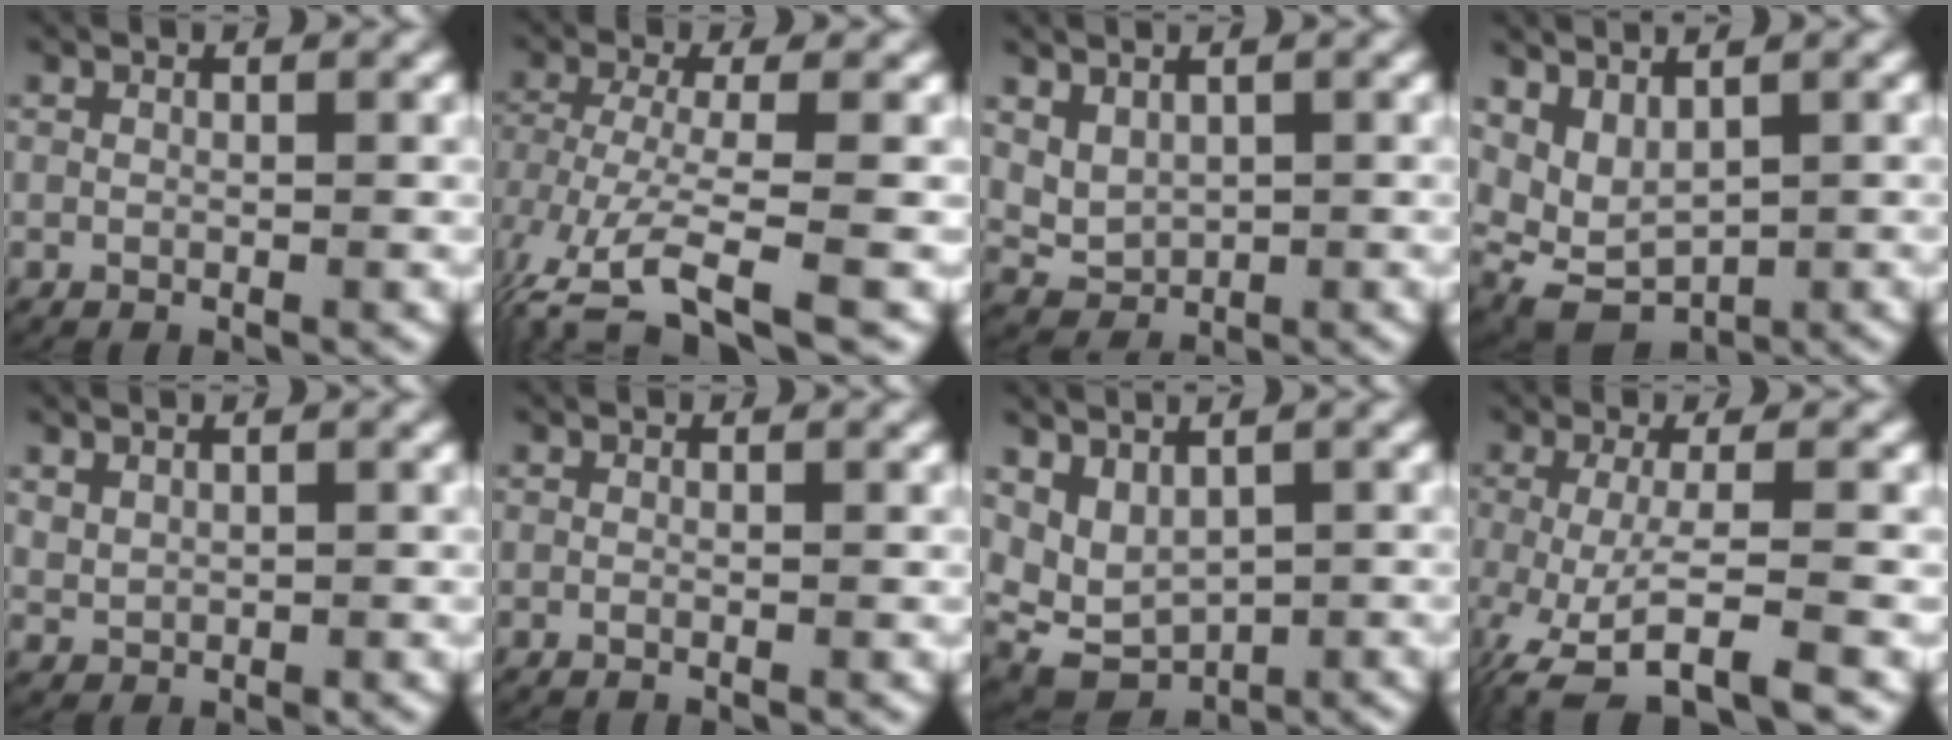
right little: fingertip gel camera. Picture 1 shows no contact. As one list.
[{"total": 8.4, "force": [-5.9, 2.8, 5.2], "torque": [-0.121, -0.047, -0.070]}, {"total": 4.0, "force": [0.6, 3.4, 1.9], "torque": [-0.058, -0.016, 0.022]}, {"total": 6.7, "force": [-1.2, 5.4, 3.9], "torque": [-0.106, -0.039, -0.003]}, {"total": 1.3, "force": [0.8, 0.9, 0.5], "torque": [-0.017, -0.002, 0.026]}, {"total": 0.5, "force": [-0.4, 0.0, 0.2], "torque": [-0.012, -0.004, -0.007]}, {"total": 7.9, "force": [-1.2, 6.4, 4.4], "torque": [-0.111, -0.037, -0.007]}, {"total": 8.4, "force": [-6.1, 2.8, 5.0], "torque": [-0.116, -0.041, -0.074]}]